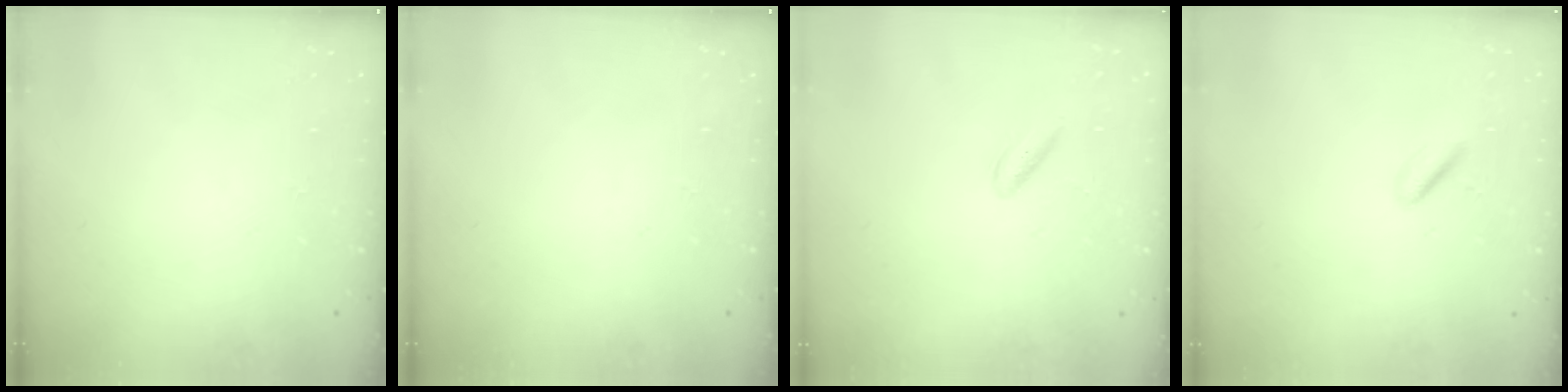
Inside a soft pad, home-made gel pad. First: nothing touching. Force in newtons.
{"total": 0.0}
{"total": 2.9, "press": 2.8, "slide": 0.9}
{"total": 2.4, "press": 2.3, "slide": 0.6}